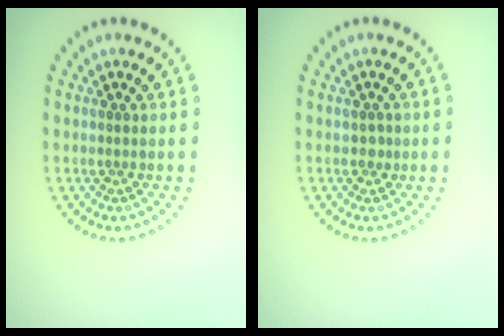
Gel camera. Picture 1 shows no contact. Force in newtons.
{"total": 0.7, "press": 0.6, "slide": 0.3}